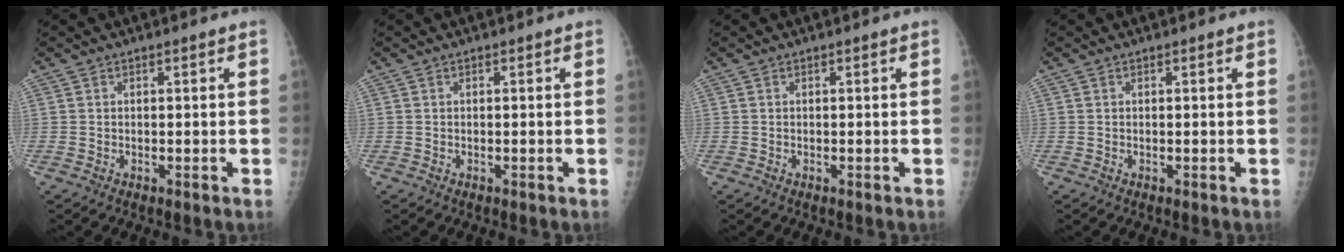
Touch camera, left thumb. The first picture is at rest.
{"total": 0.0}
{"total": 0.0}
{"total": 0.0}